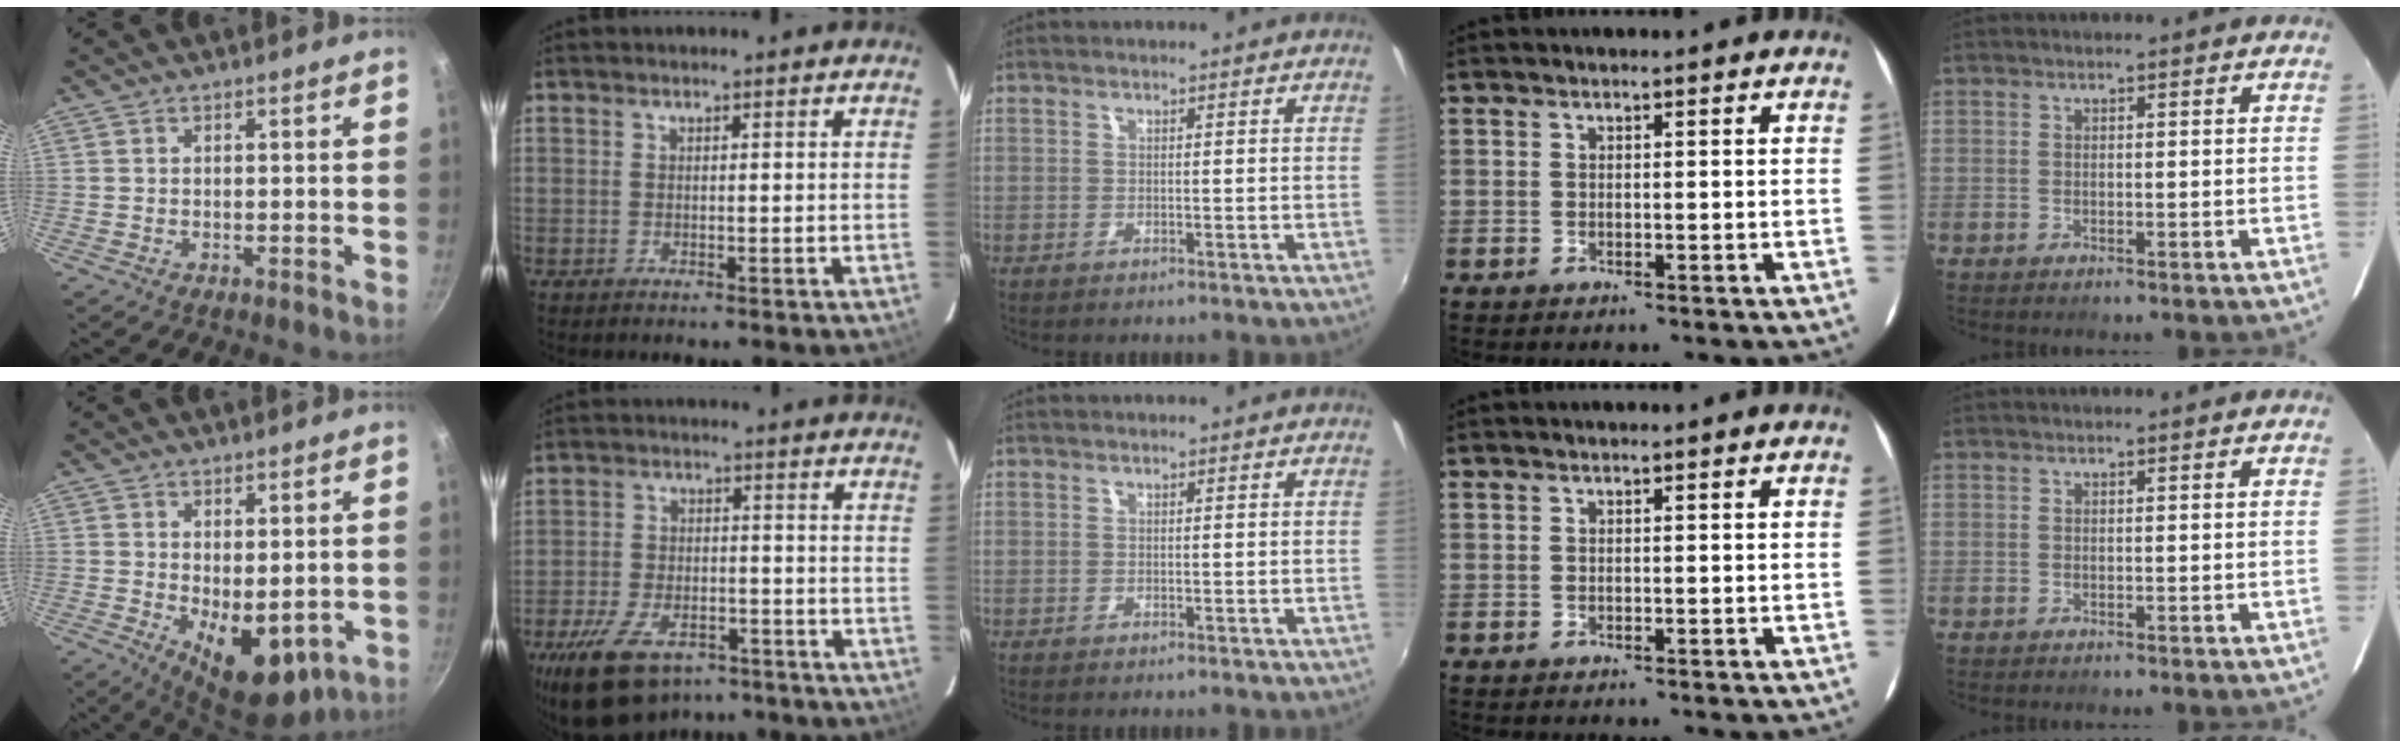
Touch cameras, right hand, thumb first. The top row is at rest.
{"thumb": {"total": 10.2, "force": [-1.0, 5.6, 8.4], "torque": [-0.098, -0.019, 0.001]}, "index": {"total": 15.7, "force": [-10.4, 8.2, 8.4], "torque": [-0.189, -0.008, -0.170]}}